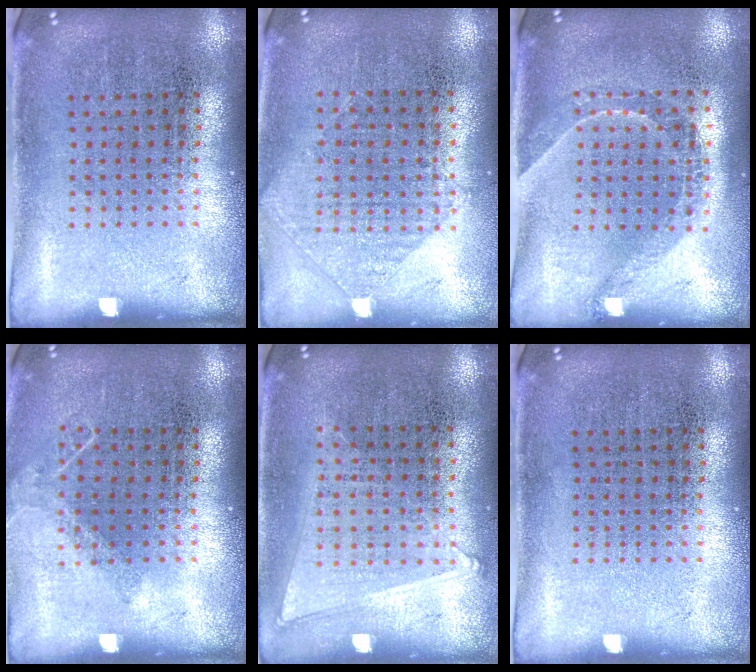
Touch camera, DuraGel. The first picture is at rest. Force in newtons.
{"total": 0.9, "press": 0.8, "slide": 0.3}
{"total": 1.6, "press": 1.3, "slide": 1.0}
{"total": 0.9, "press": 0.9, "slide": 0.1}
{"total": 1.0, "press": 0.9, "slide": 0.5}
{"total": 0.0}